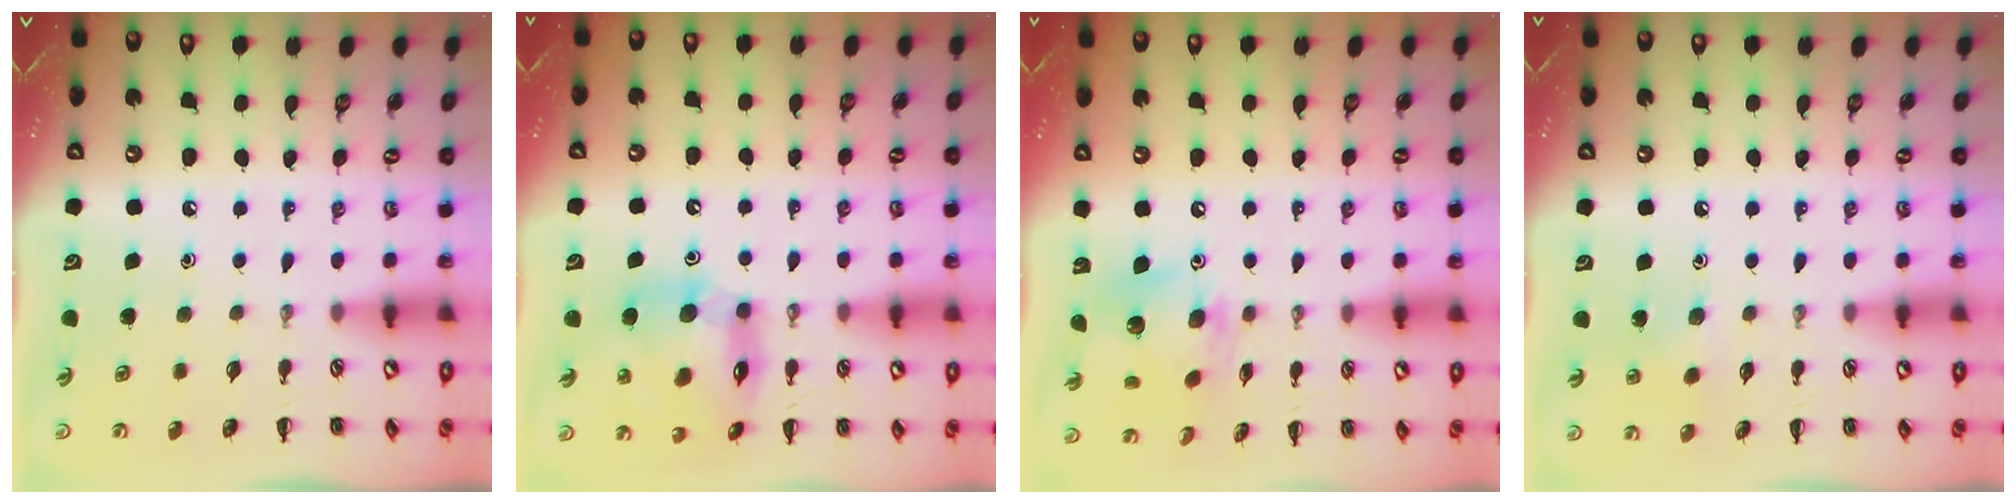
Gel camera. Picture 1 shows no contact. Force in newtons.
{"total": 12.0, "press": 11.6, "slide": 3.1}
{"total": 10.4, "press": 10.4, "slide": 0.5}
{"total": 6.2, "press": 6.0, "slide": 1.5}